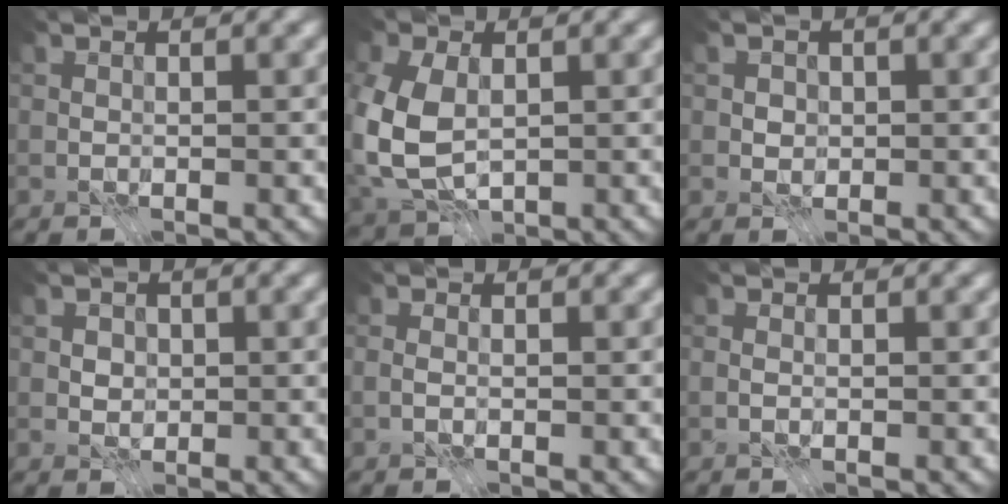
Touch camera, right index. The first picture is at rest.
{"total": 7.6, "force": [-0.2, 5.3, 5.5], "torque": [-0.147, -0.003, -0.005]}
{"total": 1.2, "force": [0.1, 1.1, 0.4], "torque": [-0.010, 0.000, 0.007]}
{"total": 1.5, "force": [0.3, 1.3, 0.7], "torque": [-0.019, 0.002, 0.011]}
{"total": 0.6, "force": [-0.4, 0.2, 0.5], "torque": [-0.008, -0.001, -0.006]}
{"total": 0.0}